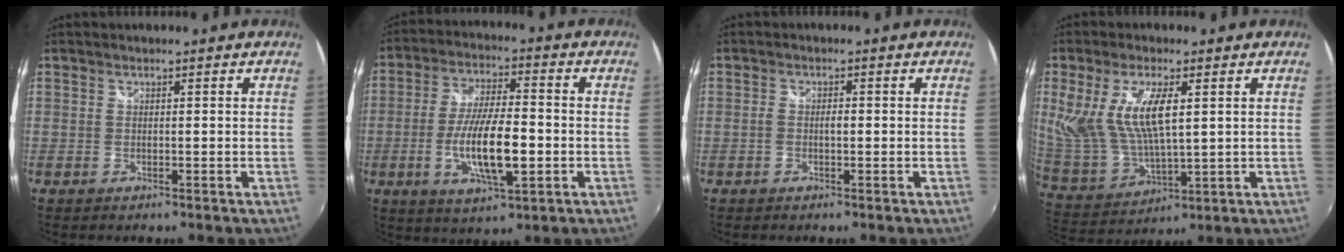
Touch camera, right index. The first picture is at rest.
{"total": 12.9, "force": [-3.0, 3.5, 12.1], "torque": [-0.233, -0.010, -0.051]}
{"total": 1.7, "force": [-0.3, 0.6, 1.5], "torque": [-0.029, 0.002, -0.006]}
{"total": 13.9, "force": [3.9, 5.7, 12.1], "torque": [-0.241, -0.005, 0.090]}